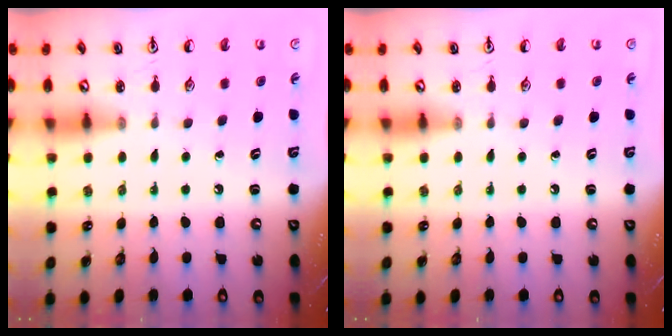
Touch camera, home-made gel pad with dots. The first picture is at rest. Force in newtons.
{"total": 0.0}